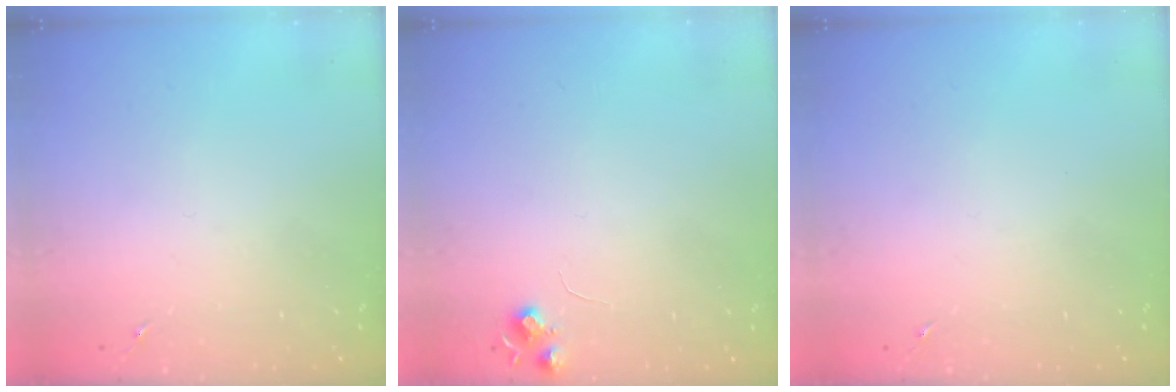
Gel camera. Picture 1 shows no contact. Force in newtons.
{"total": 6.5, "press": 6.5, "slide": 0.8}
{"total": 0.0}